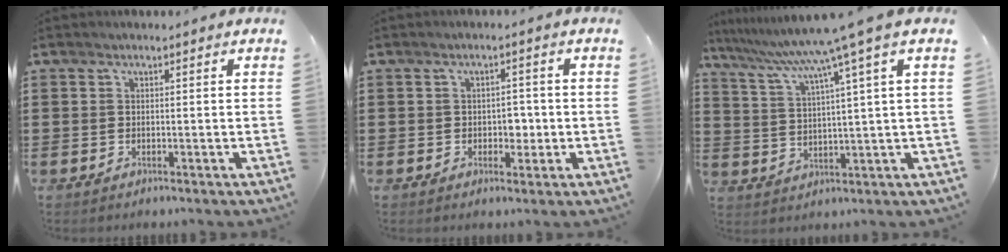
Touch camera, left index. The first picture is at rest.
{"total": 2.8, "force": [-0.5, 1.8, 2.0], "torque": [-0.034, 0.001, -0.013]}
{"total": 8.8, "force": [6.0, -1.8, 6.1], "torque": [-0.141, -0.041, 0.093]}